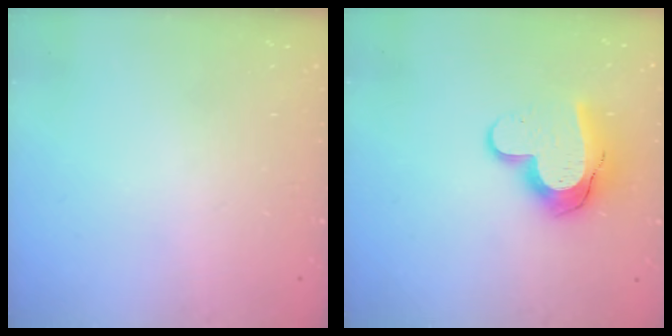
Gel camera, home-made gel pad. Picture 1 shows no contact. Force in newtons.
{"total": 13.3, "press": 13.3, "slide": 1.1}